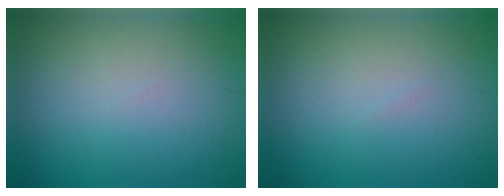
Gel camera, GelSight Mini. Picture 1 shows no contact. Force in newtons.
{"total": 0.0}